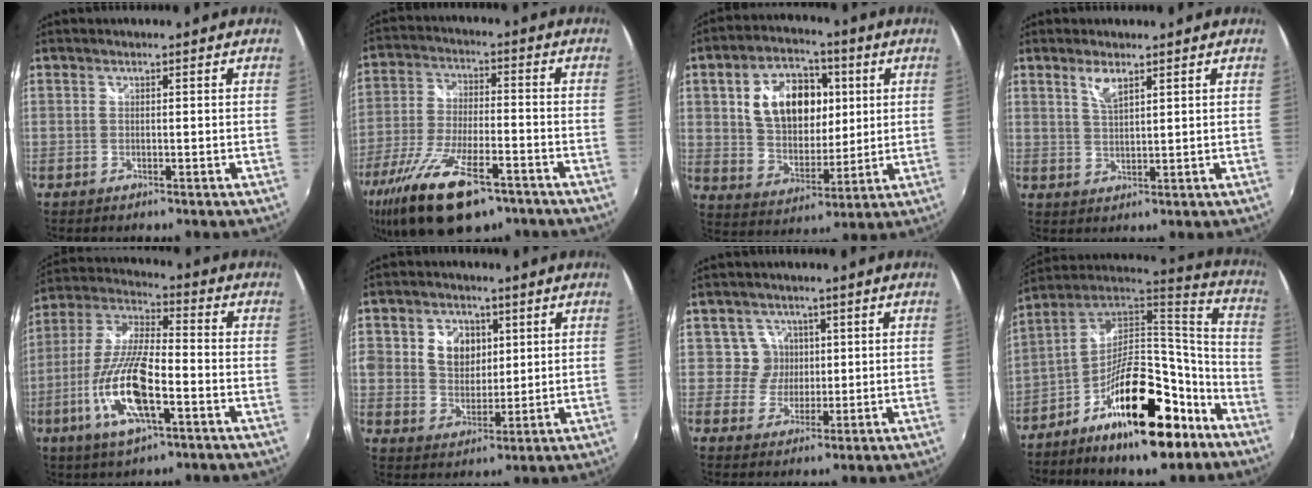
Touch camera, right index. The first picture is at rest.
{"total": 20.3, "force": [-12.7, 7.5, 13.9], "torque": [-0.283, -0.054, -0.218]}
{"total": 15.8, "force": [3.9, 10.4, 11.3], "torque": [-0.207, 0.024, 0.075]}
{"total": 3.5, "force": [2.1, 0.9, 2.6], "torque": [-0.047, 0.000, 0.040]}
{"total": 15.8, "force": [-5.6, 4.9, 13.9], "torque": [-0.293, -0.013, -0.109]}
{"total": 12.4, "force": [3.2, 10.4, 5.9], "torque": [-0.151, 0.028, 0.062]}
{"total": 4.2, "force": [0.9, 4.0, -0.1], "torque": [0.010, 0.013, 0.013]}
{"total": 22.0, "force": [-11.8, 9.0, 16.3], "torque": [-0.255, 0.031, -0.184]}